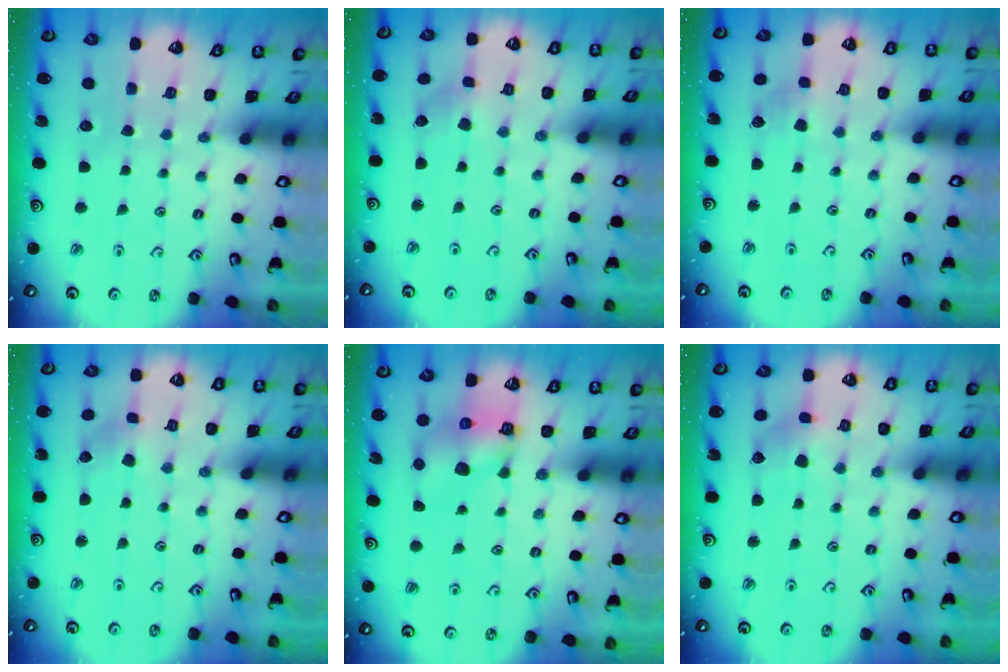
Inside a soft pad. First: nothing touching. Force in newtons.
{"total": 2.0, "press": 2.0, "slide": 0.4}
{"total": 2.6, "press": 2.6, "slide": 0.5}
{"total": 2.0, "press": 2.0, "slide": 0.4}
{"total": 6.8, "press": 6.7, "slide": 1.0}
{"total": 4.1, "press": 4.1, "slide": 0.5}